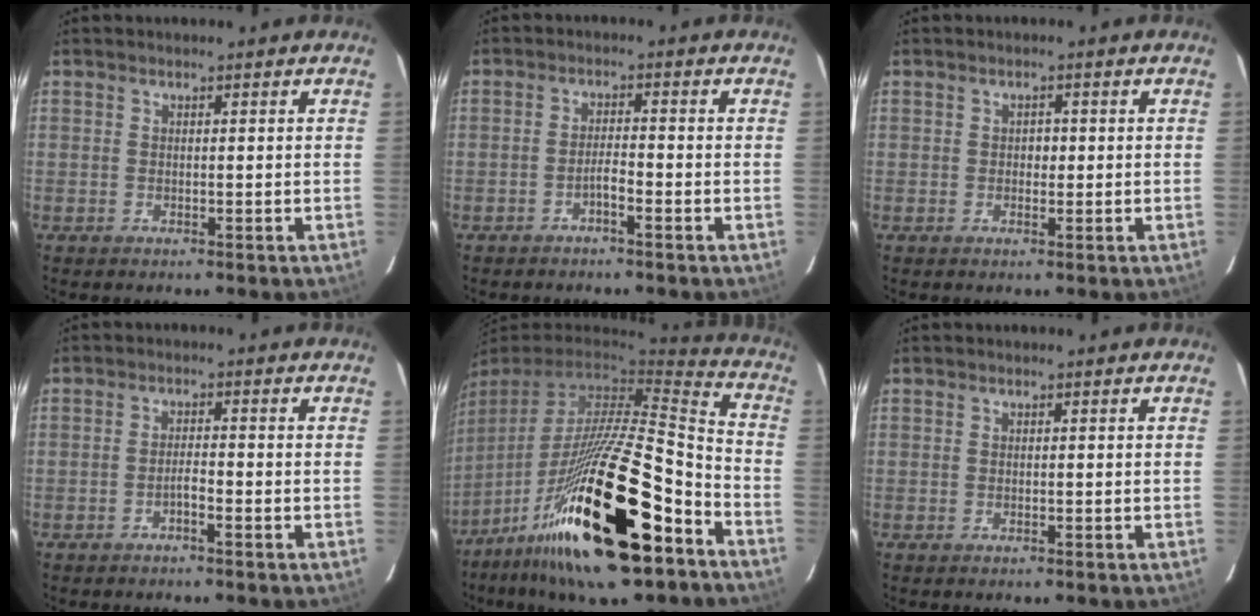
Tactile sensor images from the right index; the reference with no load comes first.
{"total": 2.2, "force": [-1.5, 0.1, 1.7], "torque": [-0.025, 0.003, -0.029]}
{"total": 1.2, "force": [0.0, 0.9, 0.8], "torque": [-0.010, 0.003, -0.001]}
{"total": 1.8, "force": [-1.2, 0.0, 1.4], "torque": [-0.020, 0.003, -0.024]}
{"total": 31.3, "force": [-16.5, 5.6, 26.0], "torque": [-0.463, -0.048, -0.284]}
{"total": 0.0}